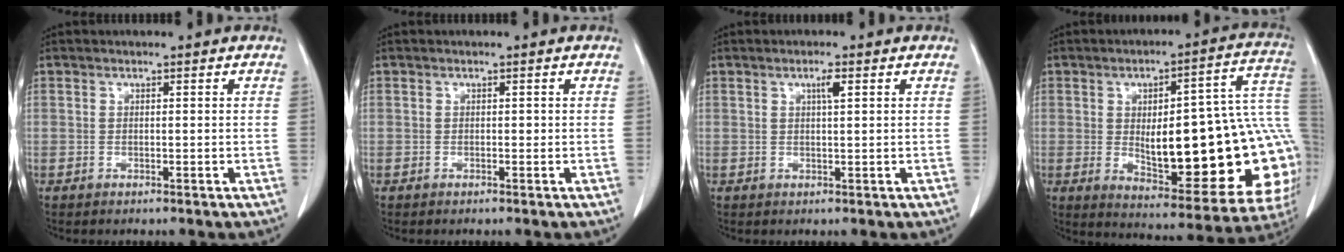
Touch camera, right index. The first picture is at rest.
{"total": 0.0}
{"total": 1.8, "force": [0.8, 0.1, 1.6], "torque": [-0.029, 0.000, 0.013]}
{"total": 27.1, "force": [-1.9, 7.5, 26.0], "torque": [-0.264, 0.032, -0.004]}